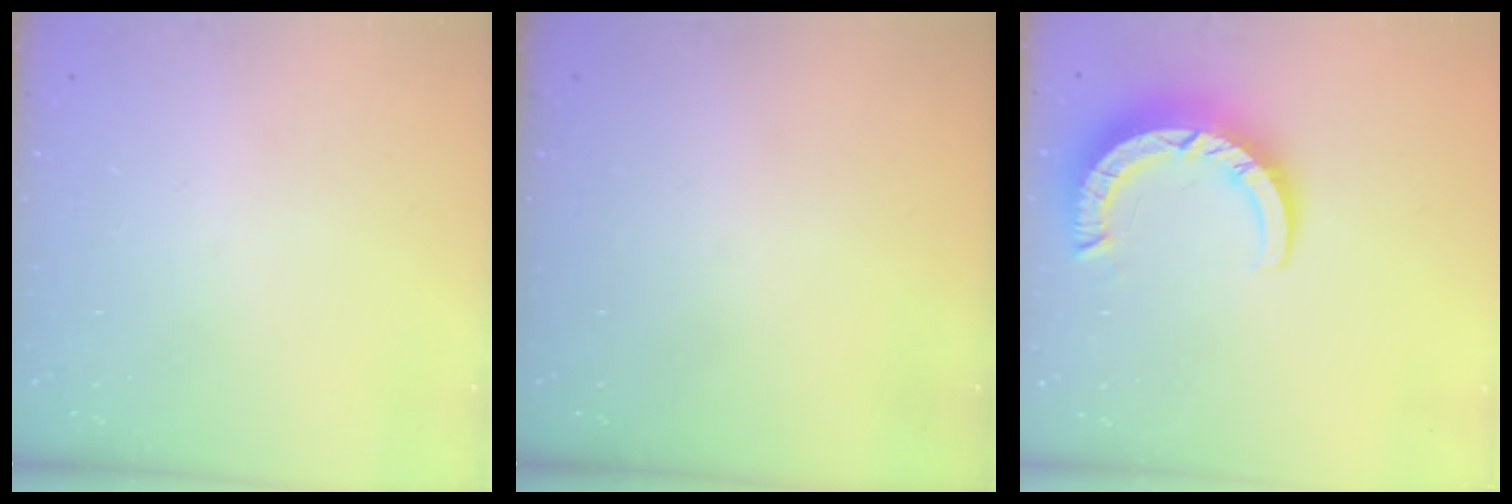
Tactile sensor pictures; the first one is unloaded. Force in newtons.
{"total": 0.0}
{"total": 8.9, "press": 8.8, "slide": 1.1}